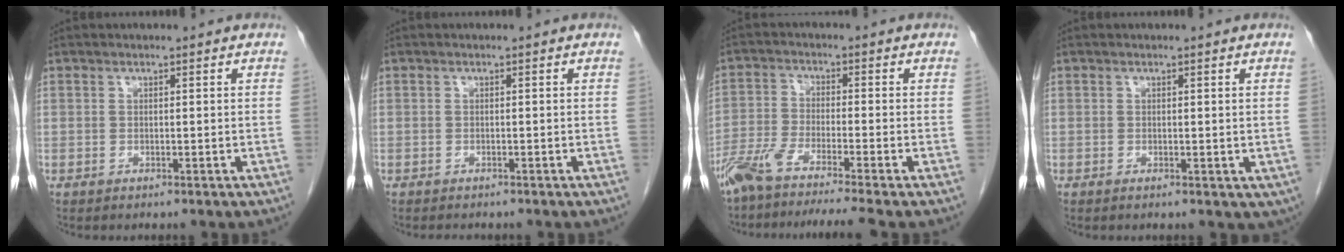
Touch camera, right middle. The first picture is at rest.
{"total": 1.6, "force": [-1.4, 0.4, 0.6], "torque": [-0.017, -0.007, -0.015]}
{"total": 9.0, "force": [-7.6, -1.2, 4.8], "torque": [-0.084, -0.023, -0.131]}
{"total": 1.9, "force": [-0.3, 1.0, 1.6], "torque": [-0.024, -0.006, -0.001]}